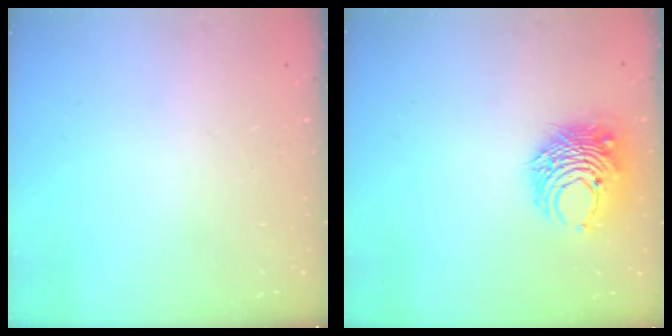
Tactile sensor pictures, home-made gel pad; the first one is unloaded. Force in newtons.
{"total": 9.0, "press": 8.9, "slide": 0.9}